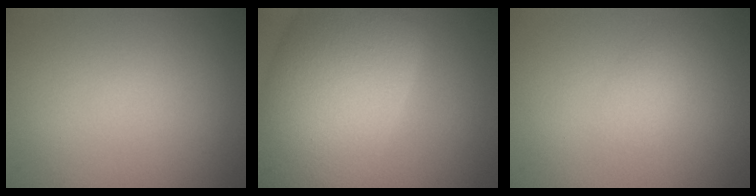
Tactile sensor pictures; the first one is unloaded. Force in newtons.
{"total": 13.5, "press": 13.4, "slide": 0.7}
{"total": 1.2, "press": 1.2, "slide": 0.1}